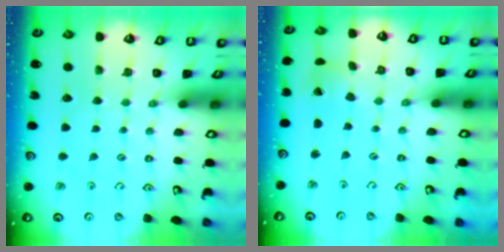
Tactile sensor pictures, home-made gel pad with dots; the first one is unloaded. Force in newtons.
{"total": 1.5, "press": 1.4, "slide": 0.2}